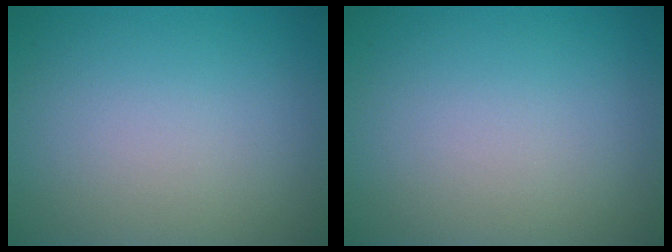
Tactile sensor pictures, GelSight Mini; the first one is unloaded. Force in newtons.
{"total": 0.0}